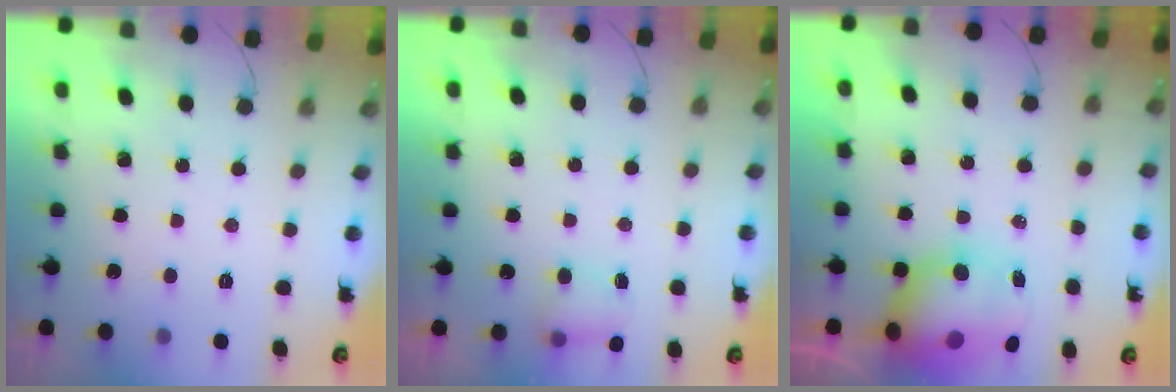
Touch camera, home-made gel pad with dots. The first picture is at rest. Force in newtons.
{"total": 4.3, "press": 4.2, "slide": 0.7}
{"total": 11.6, "press": 11.2, "slide": 3.0}